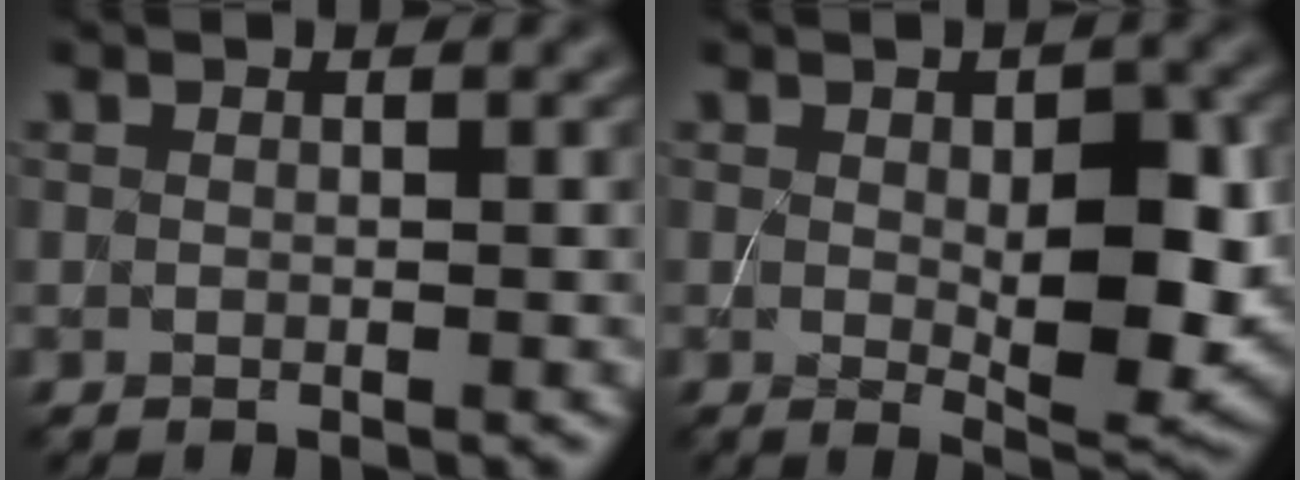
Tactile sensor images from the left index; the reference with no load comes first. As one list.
[{"total": 6.7, "force": [-0.1, 2.7, 6.2], "torque": [-0.092, -0.010, 0.006]}]